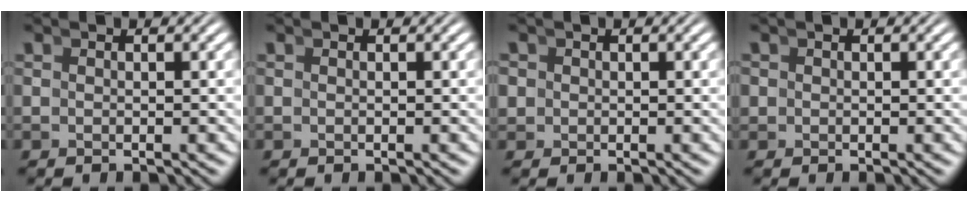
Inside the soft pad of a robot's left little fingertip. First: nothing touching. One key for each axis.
{"total": 0.0}
{"total": 2.0, "fx": -0.1, "fy": 1.9, "fz": 0.5, "tx": -0.015, "ty": -0.007, "tz": -0.001}
{"total": 1.2, "fx": -0.1, "fy": 1.1, "fz": 0.1, "tx": -0.004, "ty": -0.005, "tz": -0.001}